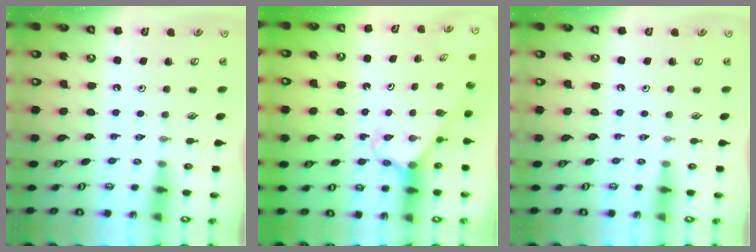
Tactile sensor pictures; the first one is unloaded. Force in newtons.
{"total": 2.6, "press": 2.6, "slide": 0.1}
{"total": 0.0}